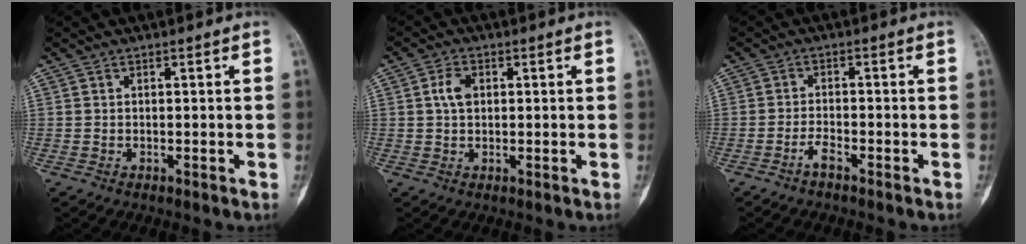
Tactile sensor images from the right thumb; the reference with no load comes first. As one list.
[{"total": 3.4, "force": [0.7, 2.3, 2.5], "torque": [-0.047, 0.004, 0.011]}, {"total": 2.2, "force": [-1.7, 0.6, 1.3], "torque": [-0.029, 0.010, -0.035]}]